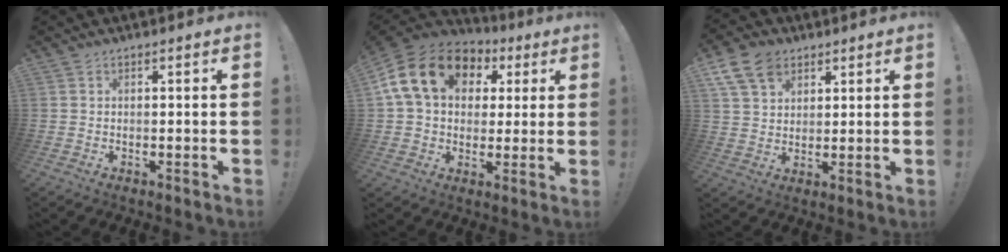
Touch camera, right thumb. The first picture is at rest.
{"total": 19.1, "force": [6.1, 13.6, 11.9], "torque": [-0.205, -0.001, 0.114]}
{"total": 10.9, "force": [6.1, 7.5, 5.0], "torque": [-0.084, -0.022, 0.121]}